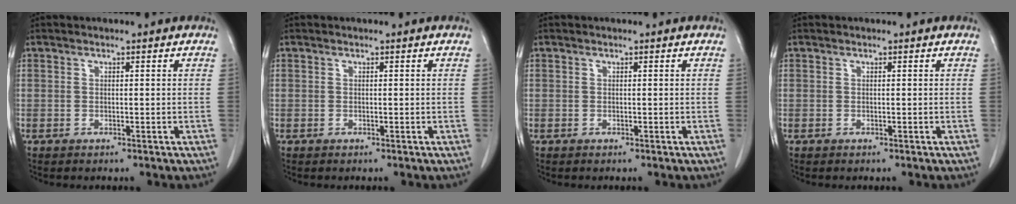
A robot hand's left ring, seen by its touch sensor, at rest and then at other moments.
{"total": 0.0}
{"total": 0.0}
{"total": 0.0}